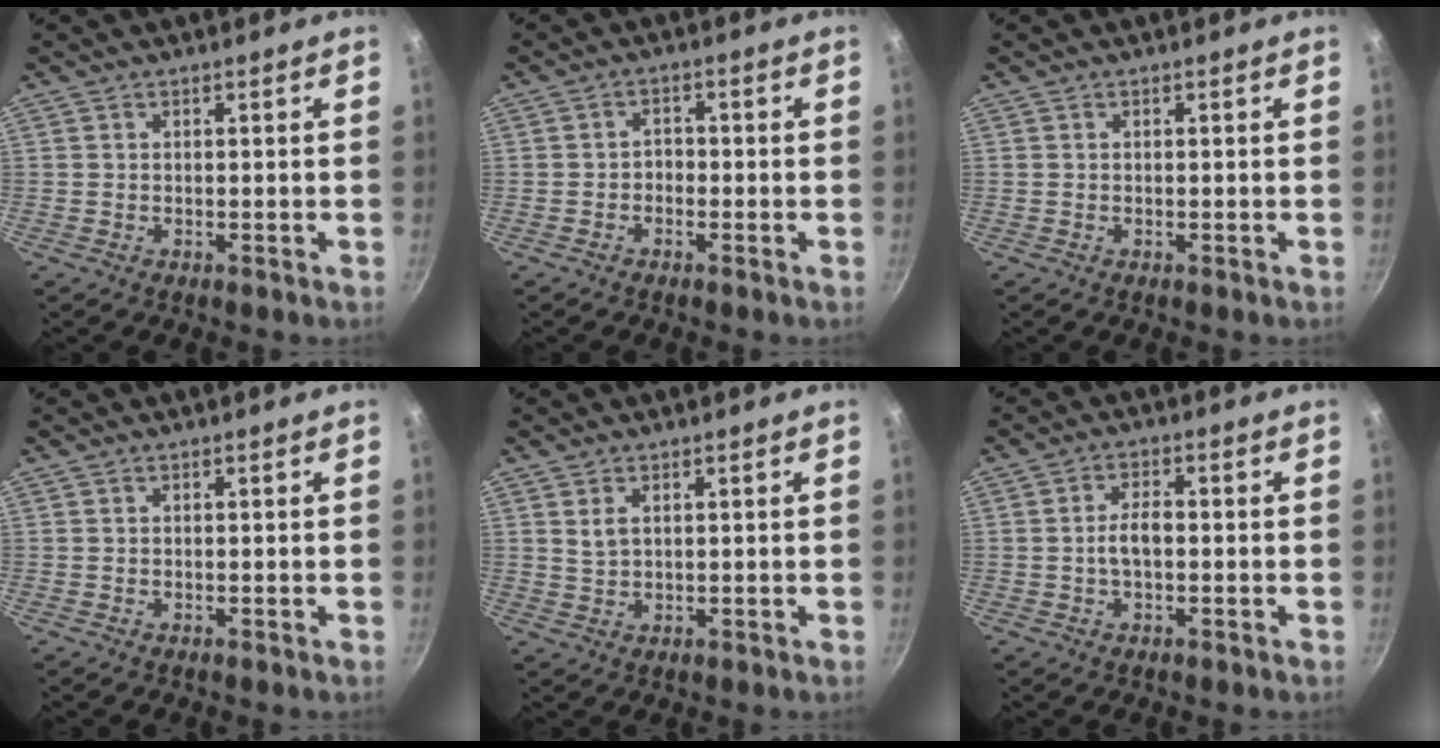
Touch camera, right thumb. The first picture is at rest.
{"total": 2.1, "force": [-0.9, 1.6, 0.9], "torque": [0.003, 0.013, -0.022]}
{"total": 0.0}
{"total": 0.0}
{"total": 2.4, "force": [1.0, 1.3, 1.7], "torque": [-0.033, -0.003, 0.025]}
{"total": 4.0, "force": [-0.4, 2.1, 3.4], "torque": [-0.067, 0.013, -0.010]}